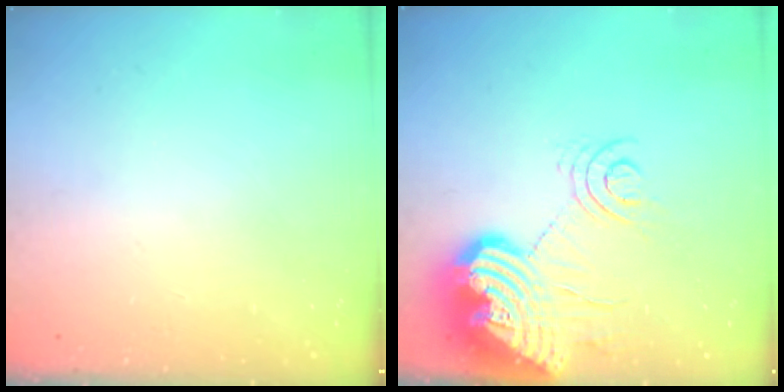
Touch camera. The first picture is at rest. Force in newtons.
{"total": 18.4, "press": 18.2, "slide": 2.6}